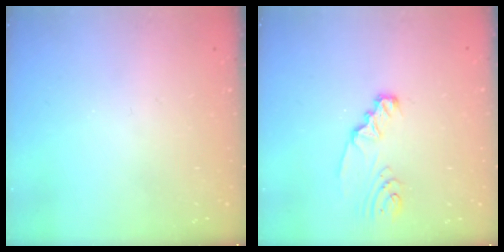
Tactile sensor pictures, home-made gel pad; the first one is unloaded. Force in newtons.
{"total": 4.0, "press": 3.9, "slide": 0.3}